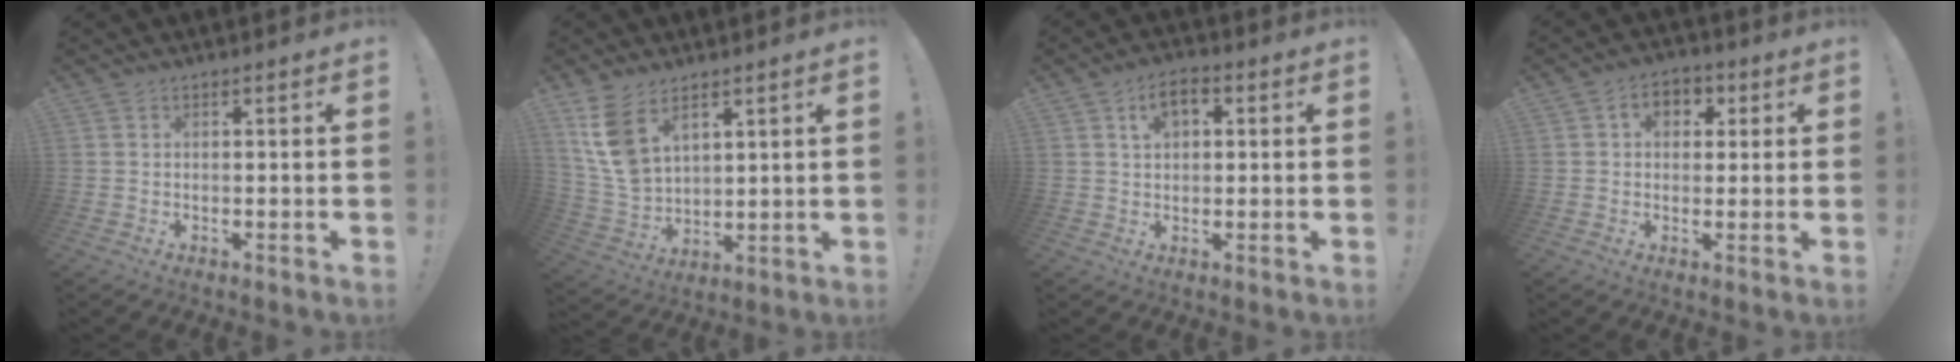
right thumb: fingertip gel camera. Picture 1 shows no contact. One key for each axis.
{"total": 11.3, "fx": 6.4, "fy": 6.9, "fz": 6.3, "tx": -0.127, "ty": -0.038, "tz": 0.126}
{"total": 6.1, "fx": 2.3, "fy": 3.9, "fz": 4.1, "tx": -0.060, "ty": 0.000, "tz": 0.040}
{"total": 6.6, "fx": 1.6, "fy": 5.1, "fz": 3.8, "tx": -0.047, "ty": 0.004, "tz": 0.027}